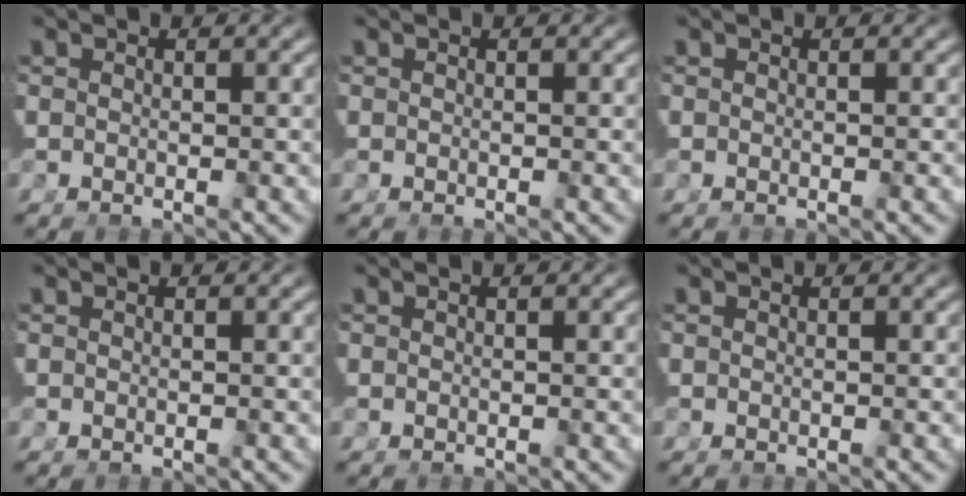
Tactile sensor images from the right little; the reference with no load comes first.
{"total": 0.0}
{"total": 0.0}
{"total": 0.0}
{"total": 0.0}
{"total": 0.0}